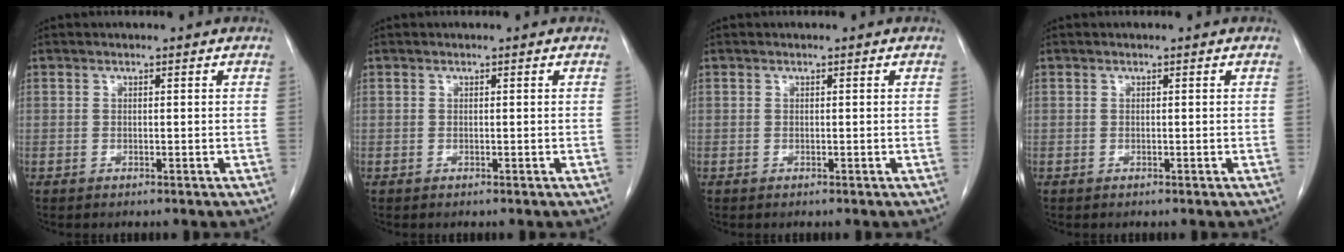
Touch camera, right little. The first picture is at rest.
{"total": 0.0}
{"total": 0.0}
{"total": 0.0}